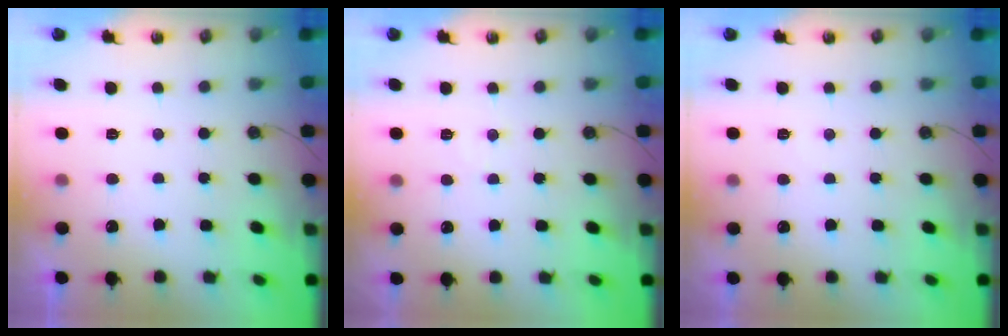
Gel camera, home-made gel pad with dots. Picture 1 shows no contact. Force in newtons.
{"total": 4.4, "press": 4.4, "slide": 0.6}
{"total": 3.3, "press": 3.2, "slide": 0.5}